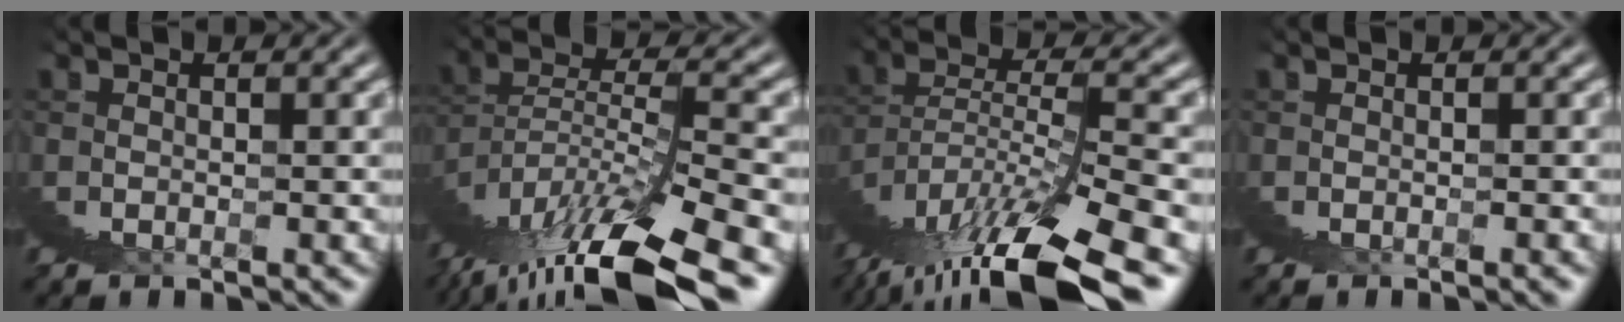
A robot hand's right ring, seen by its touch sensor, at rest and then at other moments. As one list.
[{"total": 6.7, "force": [0.6, 1.8, 6.4], "torque": [-0.104, 0.011, 0.006]}, {"total": 7.3, "force": [1.3, 2.3, 6.8], "torque": [-0.107, 0.018, 0.014]}, {"total": 0.8, "force": [0.3, -0.7, -0.3], "torque": [0.008, 0.006, 0.003]}]